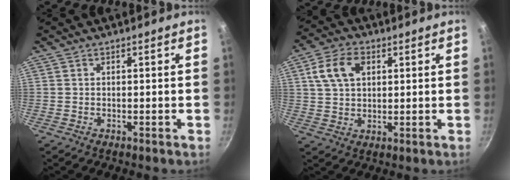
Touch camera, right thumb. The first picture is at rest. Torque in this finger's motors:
{"motor_torque": [-0.19, 0.55, 0.30, -0.27, 0.07]}